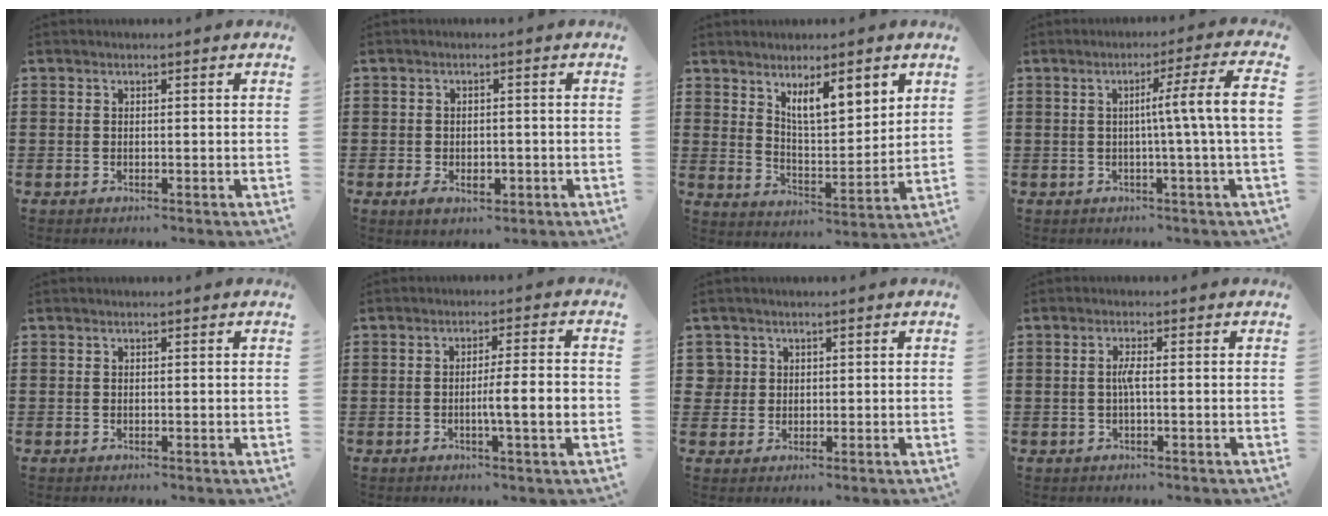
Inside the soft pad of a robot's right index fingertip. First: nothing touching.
{"total": 2.8, "force": [-1.0, 1.7, 2.1], "torque": [-0.038, 0.000, -0.017]}
{"total": 7.2, "force": [4.8, 2.1, 4.9], "torque": [-0.093, -0.014, 0.081]}
{"total": 7.2, "force": [0.0, -1.3, 7.1], "torque": [-0.119, -0.013, -0.009]}
{"total": 0.0}
{"total": 5.6, "force": [-1.1, 0.1, 5.5], "torque": [-0.093, -0.004, -0.020]}
{"total": 2.5, "force": [0.5, 2.4, 0.2], "torque": [-0.017, 0.012, 0.007]}
{"total": 2.2, "force": [-0.3, 0.2, 2.1], "torque": [-0.051, -0.003, -0.010]}